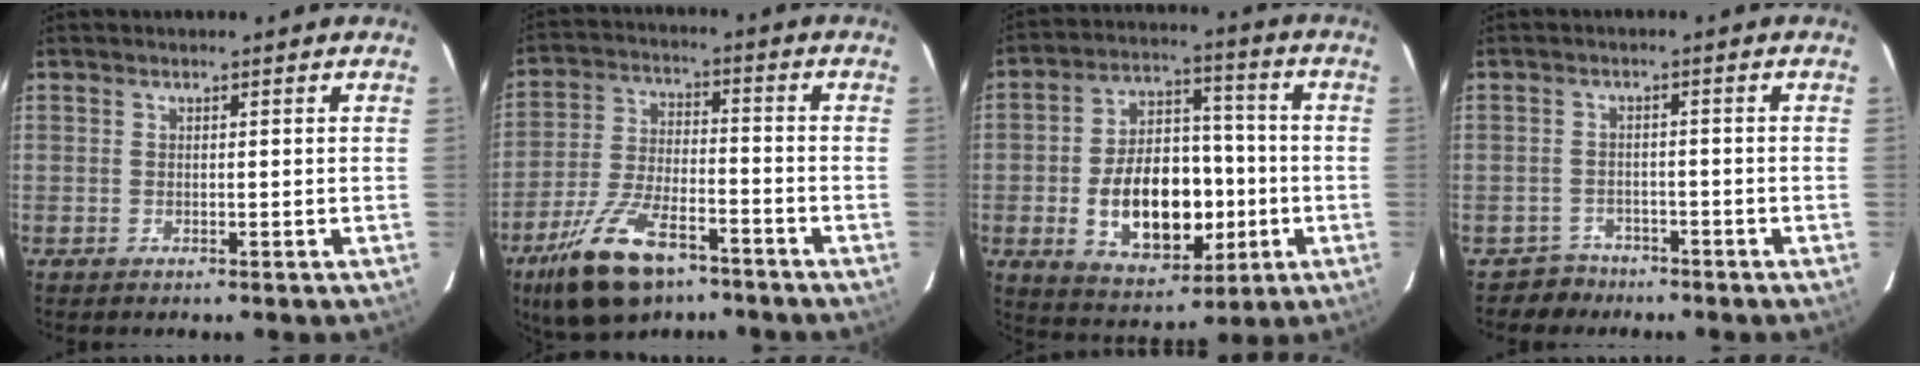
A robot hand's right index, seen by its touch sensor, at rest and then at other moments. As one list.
[{"total": 15.1, "force": [-9.8, 6.3, 9.6], "torque": [-0.207, -0.021, -0.177]}, {"total": 17.2, "force": [-3.5, 10.7, 13.0], "torque": [-0.247, 0.020, -0.035]}, {"total": 3.6, "force": [-2.6, 2.4, -0.6], "torque": [0.003, 0.016, -0.044]}]